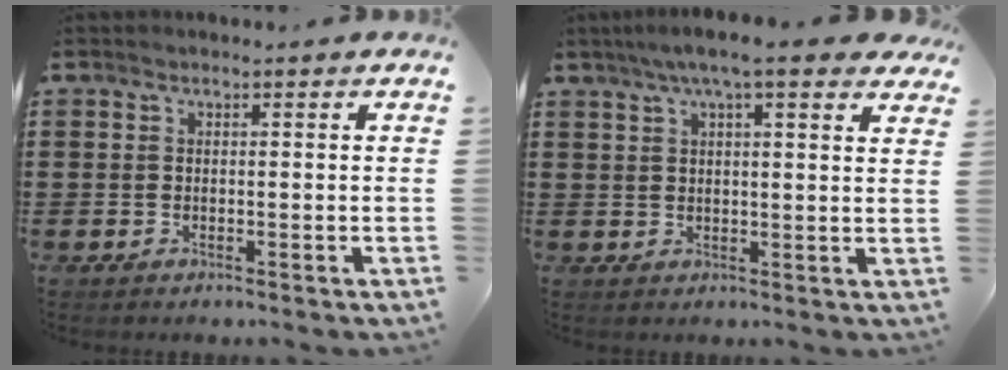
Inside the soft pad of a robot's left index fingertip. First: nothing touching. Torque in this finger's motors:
{"motor_torque": [1.29, -0.84, 0.85, 0.21]}